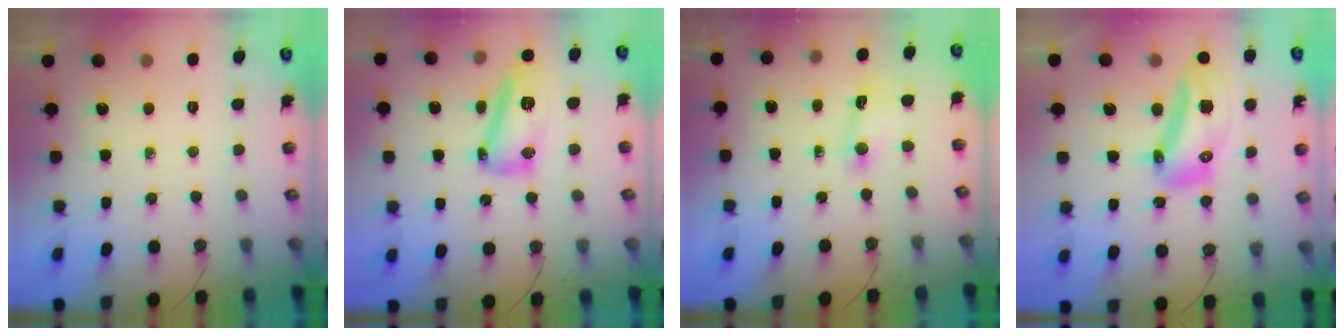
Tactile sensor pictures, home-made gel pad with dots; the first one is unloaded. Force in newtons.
{"total": 14.1, "press": 13.5, "slide": 4.1}
{"total": 2.4, "press": 2.4, "slide": 0.3}
{"total": 14.4, "press": 14.3, "slide": 1.7}